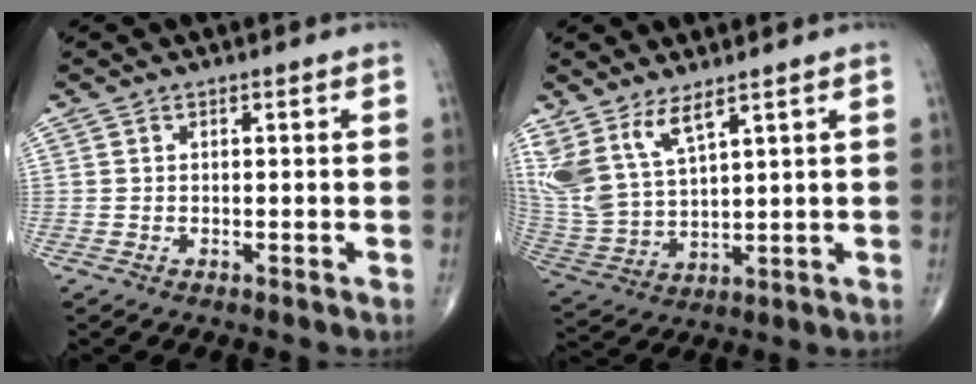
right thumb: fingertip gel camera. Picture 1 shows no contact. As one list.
[{"total": 11.0, "force": [7.1, 4.1, 7.3], "torque": [-0.156, -0.032, 0.165]}]